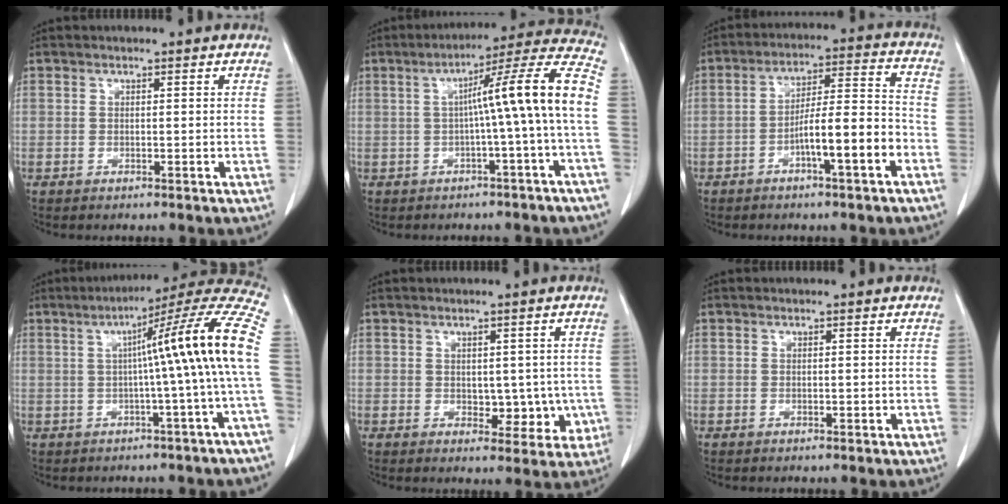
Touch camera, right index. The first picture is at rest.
{"total": 12.3, "force": [-0.7, -1.8, 12.2], "torque": [-0.163, 0.029, -0.014]}
{"total": 10.1, "force": [-4.3, 0.8, 9.0], "torque": [-0.149, 0.022, -0.068]}
{"total": 15.6, "force": [0.6, -1.8, 15.5], "torque": [-0.193, 0.031, -0.001]}
{"total": 5.5, "force": [-0.5, 3.7, 4.0], "torque": [-0.030, 0.006, 0.004]}
{"total": 0.0}